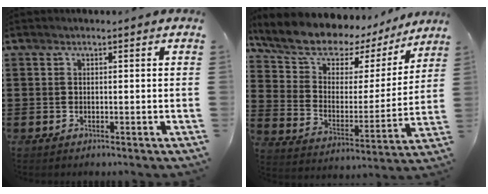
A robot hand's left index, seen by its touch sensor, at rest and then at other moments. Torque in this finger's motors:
{"motor_torque": [1.83, -0.31, 1.05, 0.21]}